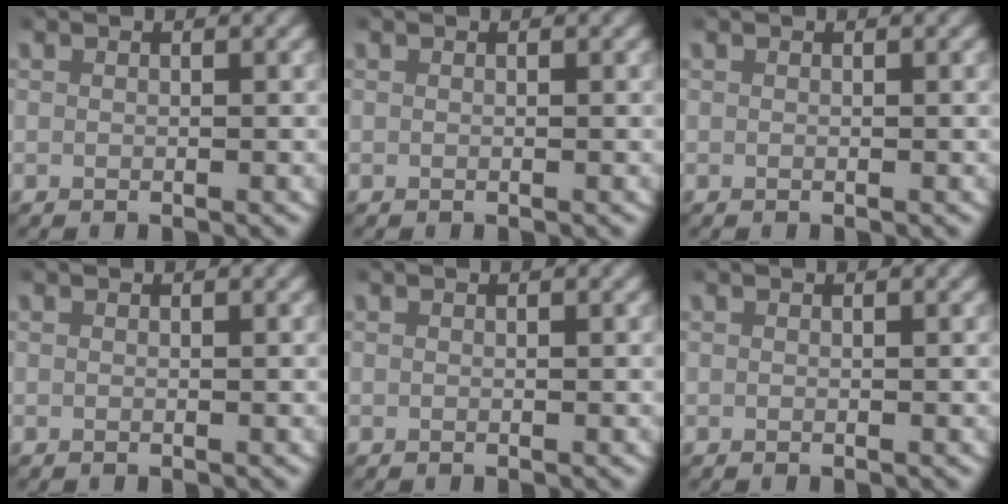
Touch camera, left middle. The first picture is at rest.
{"total": 0.0}
{"total": 0.0}
{"total": 0.0}
{"total": 0.0}
{"total": 0.0}